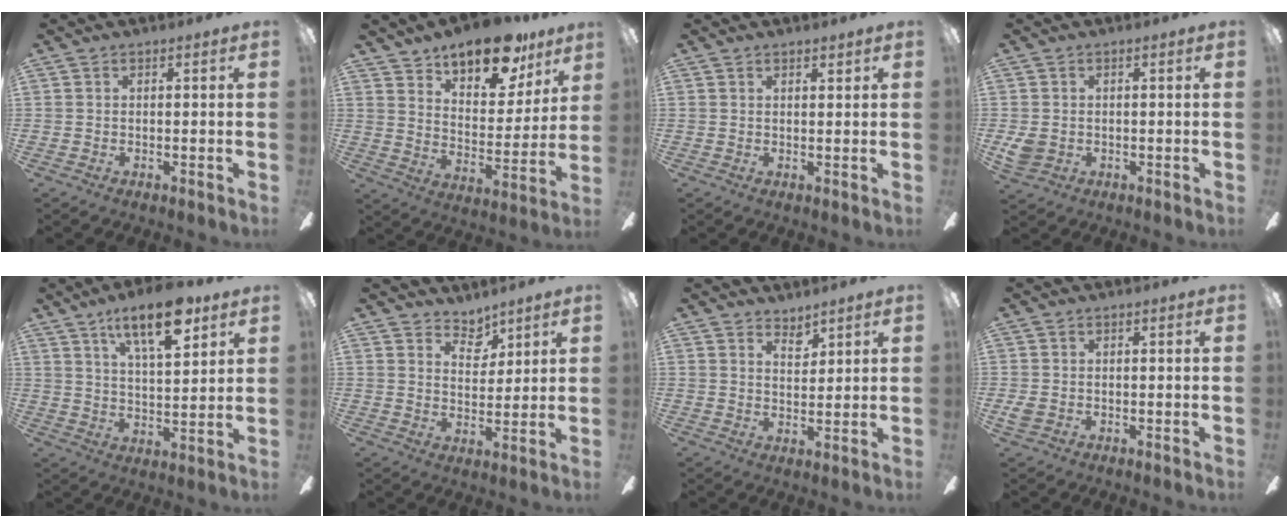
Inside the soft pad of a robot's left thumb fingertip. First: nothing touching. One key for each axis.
{"total": 16.1, "fx": 12.5, "fy": 6.1, "fz": 8.1, "tx": -0.122, "ty": -0.071, "tz": 0.215}
{"total": 1.4, "fx": 1.3, "fy": 0.3, "fz": 0.5, "tx": -0.003, "ty": -0.005, "tz": 0.022}
{"total": 3.3, "fx": -0.2, "fy": 2.6, "fz": 1.9, "tx": -0.040, "ty": 0.005, "tz": -0.003}
{"total": 14.5, "fx": 9.2, "fy": 5.1, "fz": 10.1, "tx": -0.161, "ty": -0.036, "tz": 0.153}
{"total": 5.5, "fx": 4.6, "fy": 2.6, "fz": 1.4, "tx": -0.018, "ty": -0.026, "tz": 0.083}
{"total": 4.0, "fx": 3.6, "fy": 1.4, "fz": 1.0, "tx": -0.004, "ty": -0.023, "tz": 0.062}
{"total": 2.0, "fx": -0.5, "fy": 1.4, "fz": 1.2, "tx": -0.029, "ty": 0.001, "tz": -0.011}